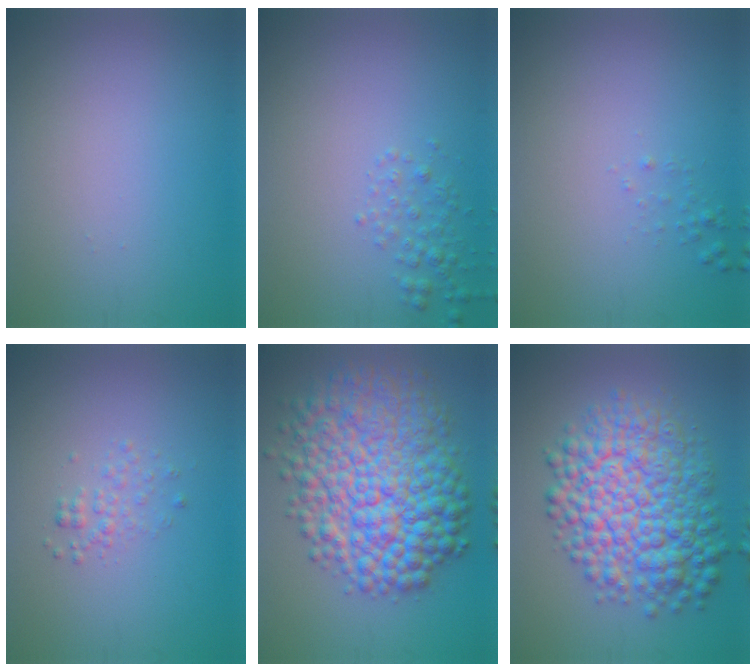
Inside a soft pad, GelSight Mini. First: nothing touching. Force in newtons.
{"total": 1.6, "press": 1.6, "slide": 0.1}
{"total": 0.6, "press": 0.6, "slide": 0.0}
{"total": 1.4, "press": 1.4, "slide": 0.1}
{"total": 12.6, "press": 12.6, "slide": 0.1}
{"total": 10.6, "press": 10.6, "slide": 0.1}